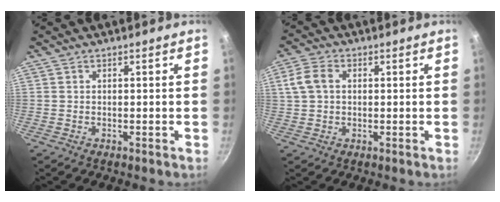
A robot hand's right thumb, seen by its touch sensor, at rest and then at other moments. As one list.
[{"total": 5.3, "force": [0.9, 3.8, 3.6], "torque": [-0.069, 0.010, 0.013]}]